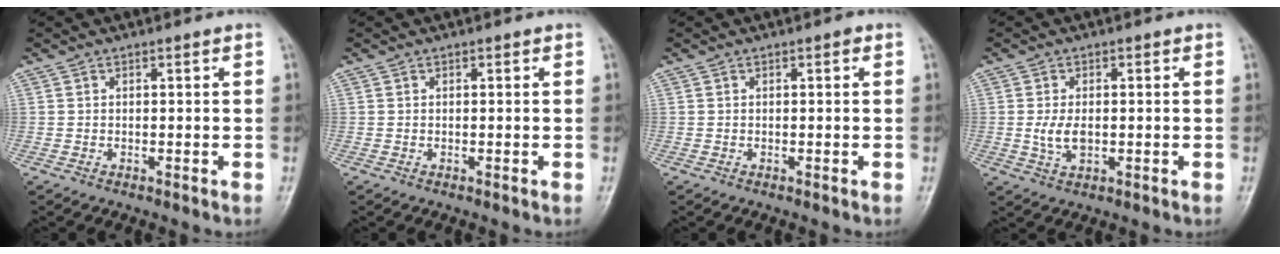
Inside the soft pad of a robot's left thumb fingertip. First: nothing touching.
{"total": 0.0}
{"total": 0.5, "force": [0.1, 0.3, 0.4], "torque": [-0.002, 0.002, -0.002]}
{"total": 4.0, "force": [-0.2, 2.4, 3.2], "torque": [-0.063, -0.006, -0.004]}